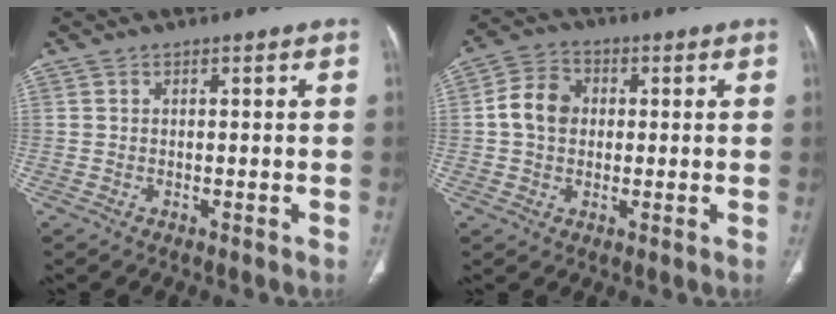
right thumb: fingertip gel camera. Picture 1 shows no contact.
{"total": 7.5, "force": [0.5, 6.1, 4.4], "torque": [-0.072, 0.015, 0.002]}